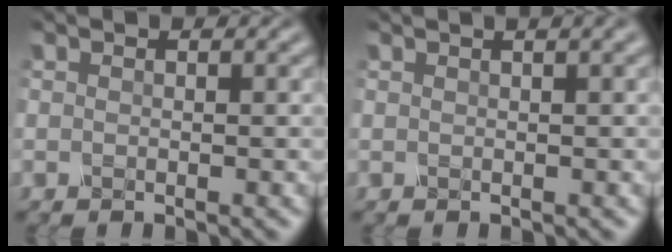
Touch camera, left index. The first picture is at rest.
{"total": 2.1, "force": [1.2, 0.6, 1.6], "torque": [-0.014, 0.007, 0.005]}